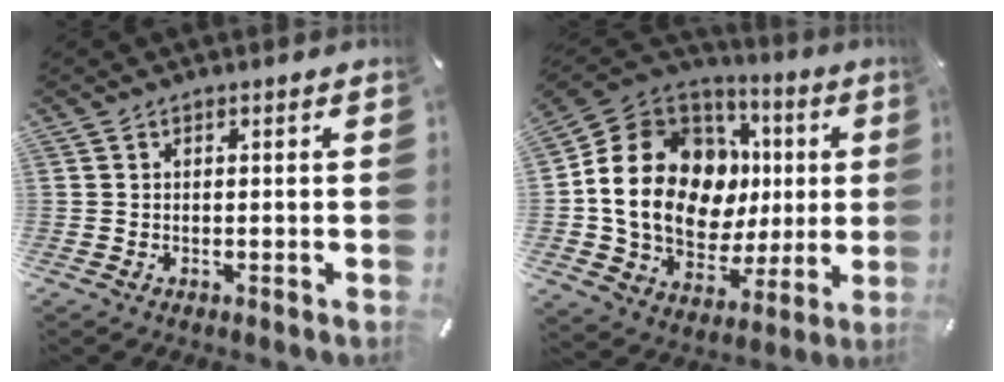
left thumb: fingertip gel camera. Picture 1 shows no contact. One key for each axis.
{"total": 20.5, "fx": 1.1, "fy": 16.3, "fz": 12.4, "tx": -0.239, "ty": -0.012, "tz": 0.037}